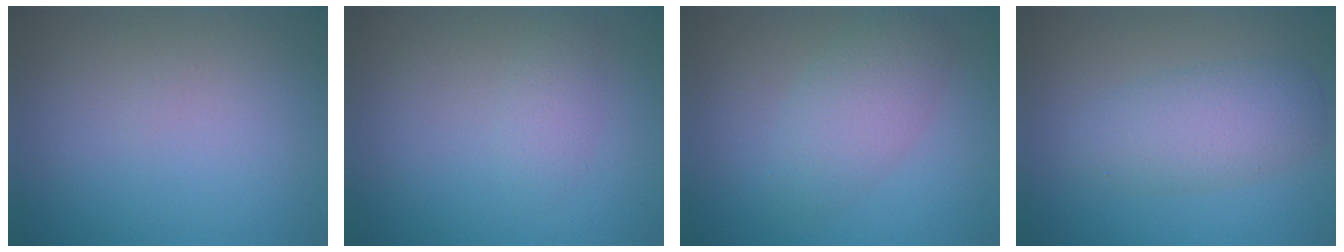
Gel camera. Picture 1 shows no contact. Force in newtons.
{"total": 1.5, "press": 1.5, "slide": 0.1}
{"total": 3.6, "press": 3.6, "slide": 0.1}
{"total": 3.9, "press": 3.9, "slide": 0.1}